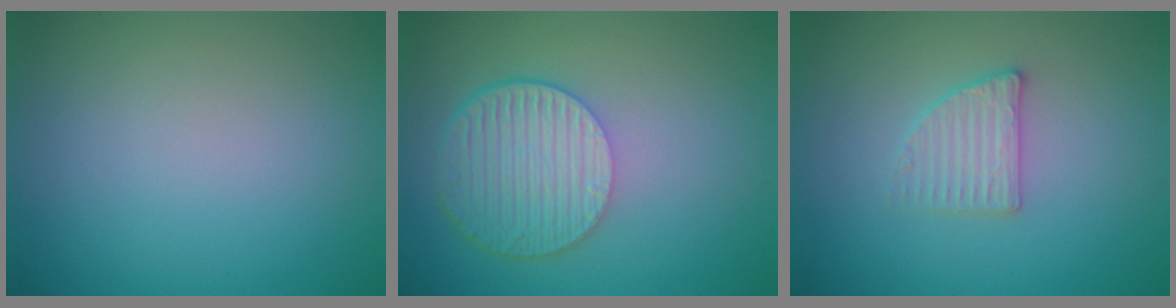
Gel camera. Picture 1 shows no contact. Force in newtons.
{"total": 6.2, "press": 4.4, "slide": 4.3}
{"total": 2.3, "press": 2.2, "slide": 0.5}